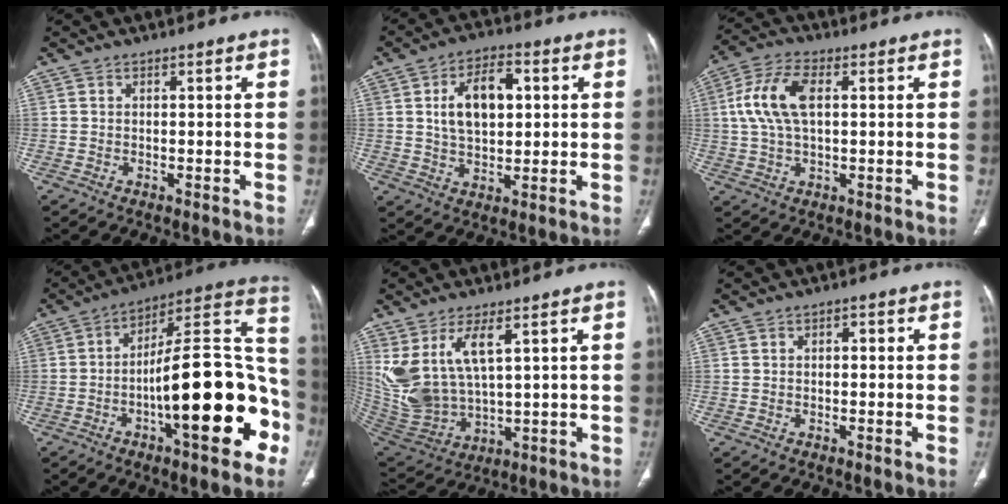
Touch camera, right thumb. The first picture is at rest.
{"total": 11.1, "force": [2.3, 6.4, 8.7], "torque": [-0.132, 0.006, 0.040]}
{"total": 10.3, "force": [1.8, 5.3, 8.6], "torque": [-0.188, 0.018, 0.032]}
{"total": 26.0, "force": [-7.9, 8.5, 23.3], "torque": [-0.294, 0.056, -0.119]}
{"total": 13.6, "force": [5.4, 5.9, 11.0], "torque": [-0.229, -0.031, 0.132]}
{"total": 1.2, "force": [0.2, 0.8, 0.9], "torque": [-0.010, 0.005, -0.001]}